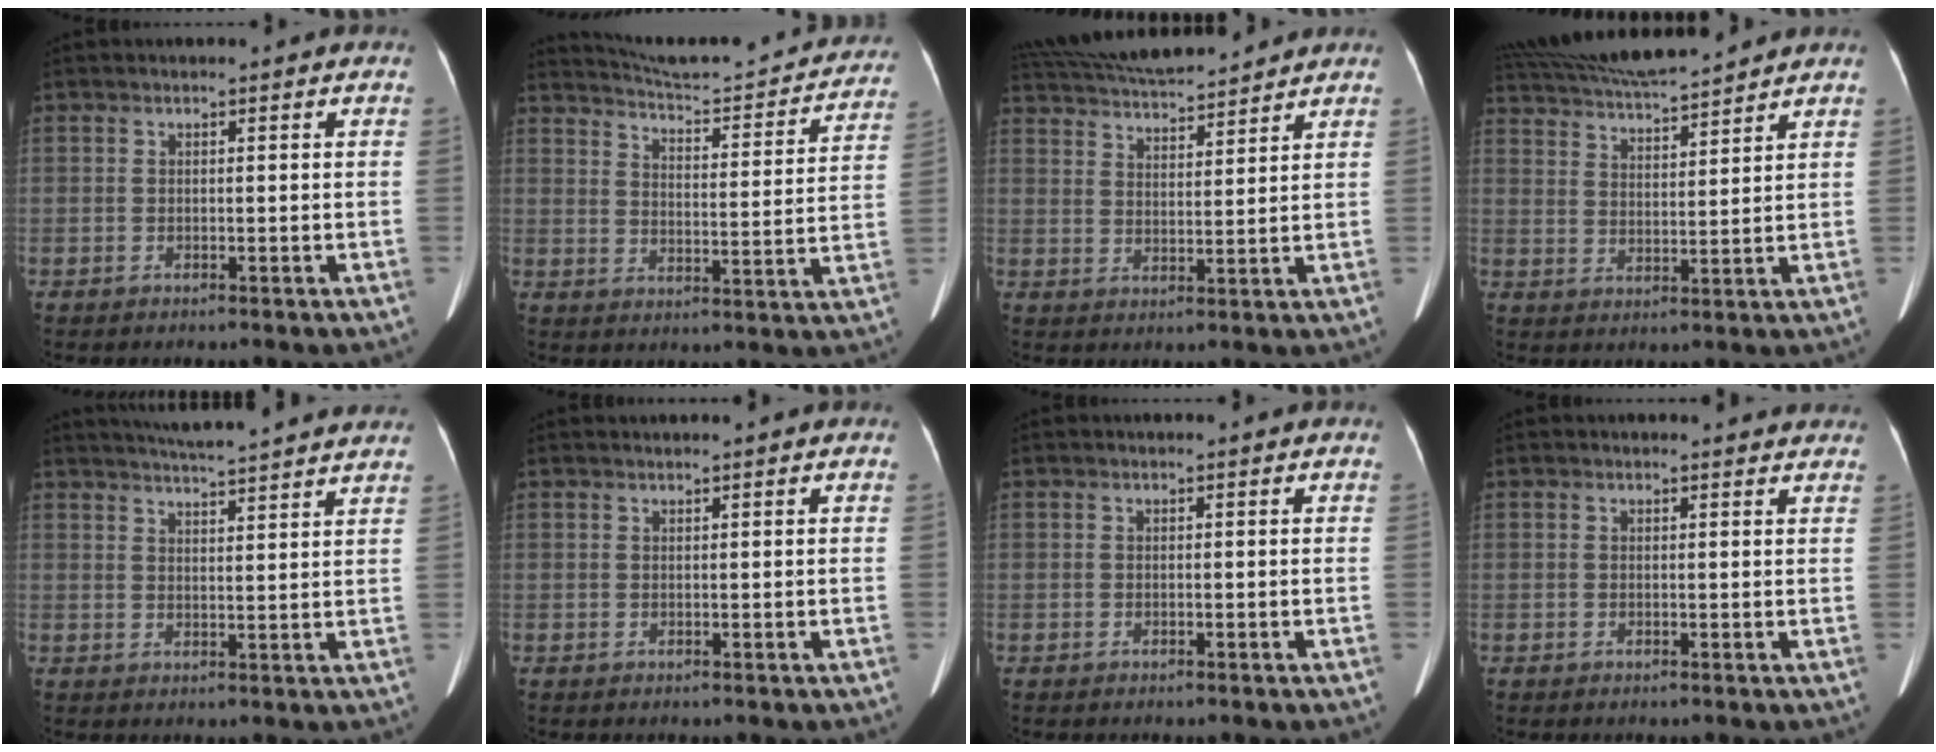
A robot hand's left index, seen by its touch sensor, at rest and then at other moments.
{"total": 21.6, "force": [20.3, 2.5, 6.8], "torque": [-0.092, -0.040, 0.255]}
{"total": 14.4, "force": [13.2, 1.8, 5.3], "torque": [-0.108, 0.029, 0.218]}
{"total": 13.5, "force": [12.4, 0.8, 5.3], "torque": [-0.112, 0.019, 0.210]}
{"total": 14.2, "force": [13.0, 0.0, 5.6], "torque": [-0.095, 0.010, 0.167]}
{"total": 0.8, "force": [0.7, -0.2, 0.3], "torque": [-0.010, 0.009, 0.019]}
{"total": 0.0}
{"total": 3.1, "force": [3.0, 0.6, 0.4], "torque": [-0.011, -0.003, 0.019]}